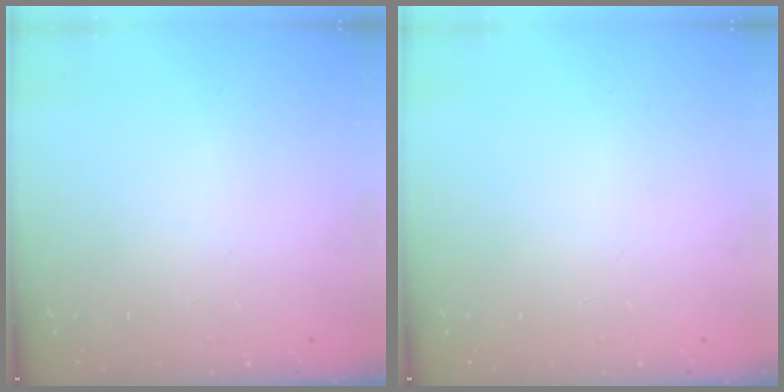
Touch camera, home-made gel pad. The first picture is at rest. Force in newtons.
{"total": 0.0}